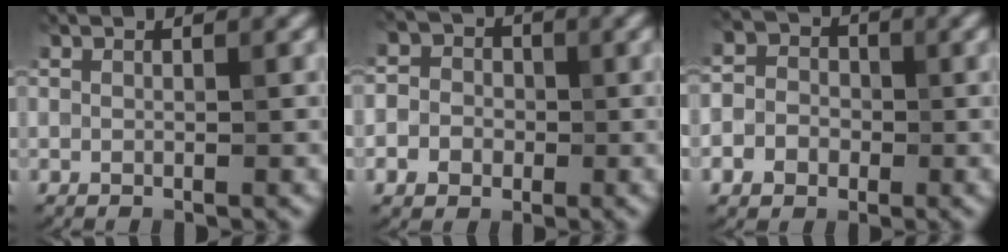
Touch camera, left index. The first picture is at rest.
{"total": 5.1, "force": [-0.7, 4.8, 1.7], "torque": [-0.006, 0.016, -0.042]}
{"total": 4.6, "force": [-1.2, 4.1, 1.7], "torque": [-0.006, 0.006, -0.042]}